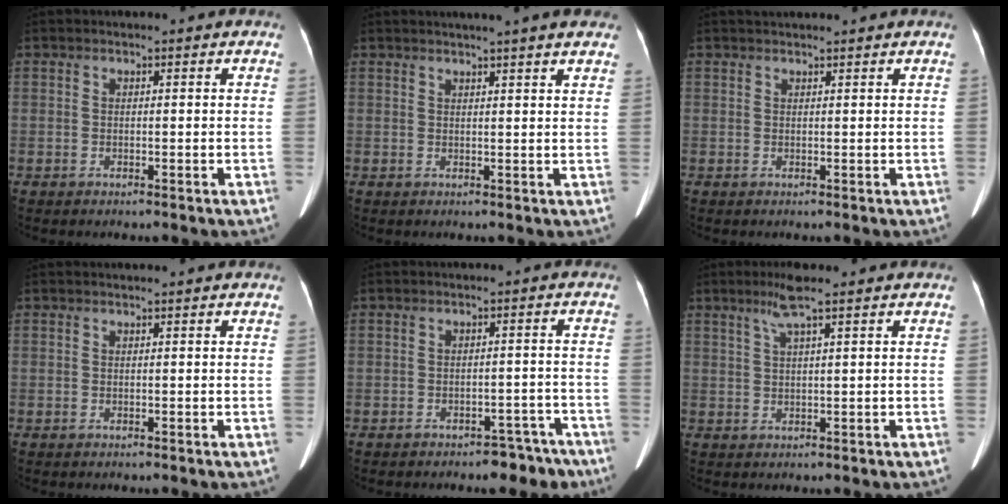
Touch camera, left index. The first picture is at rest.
{"total": 10.2, "force": [8.7, 0.2, 5.3], "torque": [-0.072, 0.021, 0.089]}
{"total": 3.0, "force": [2.8, -0.1, 0.9], "torque": [-0.009, 0.030, 0.046]}
{"total": 1.1, "force": [1.0, -0.1, 0.4], "torque": [-0.007, 0.012, 0.016]}
{"total": 5.8, "force": [-4.8, 2.8, 1.7], "torque": [-0.005, 0.021, -0.057]}
{"total": 3.6, "force": [2.2, -0.3, 2.8], "torque": [-0.063, 0.001, 0.044]}